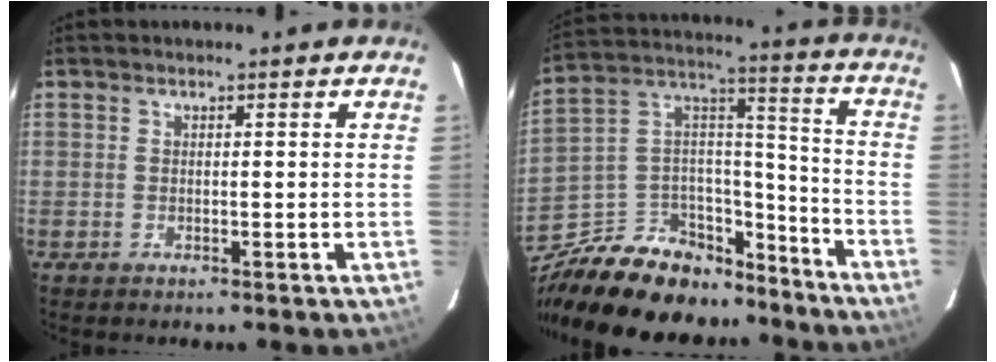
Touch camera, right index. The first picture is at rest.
{"total": 25.1, "force": [-18.8, 12.4, 10.9], "torque": [-0.231, 0.065, -0.283]}